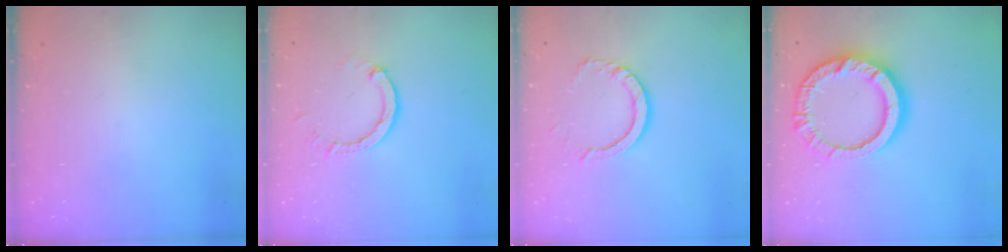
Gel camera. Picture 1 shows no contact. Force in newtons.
{"total": 3.2, "press": 3.2, "slide": 0.2}
{"total": 8.6, "press": 8.5, "slide": 1.3}
{"total": 14.5, "press": 14.5, "slide": 1.1}